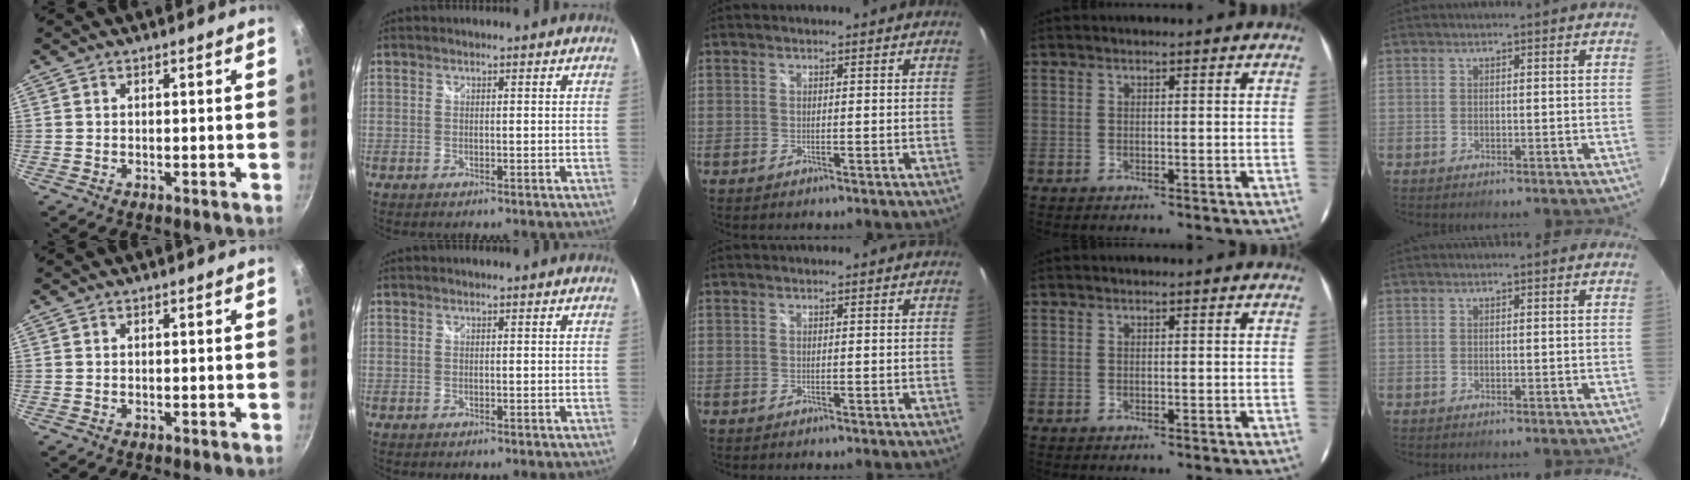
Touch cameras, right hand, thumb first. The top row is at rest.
{}